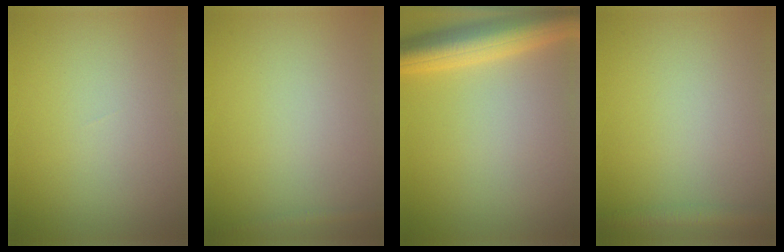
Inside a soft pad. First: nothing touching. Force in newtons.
{"total": 0.8, "press": 0.8, "slide": 0.0}
{"total": 6.6, "press": 6.6, "slide": 0.3}
{"total": 1.8, "press": 1.8, "slide": 0.1}